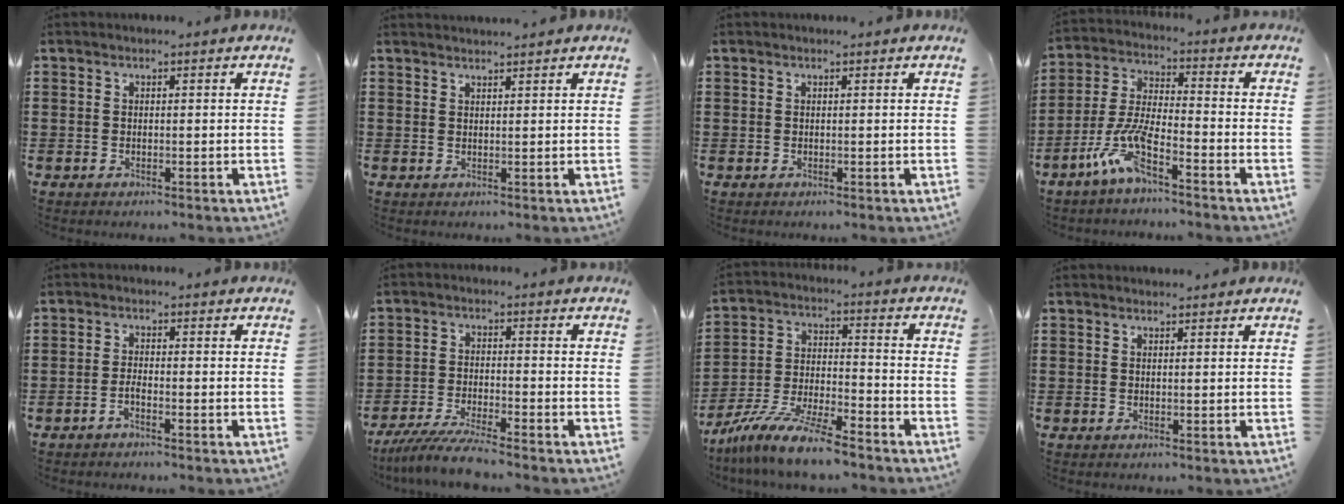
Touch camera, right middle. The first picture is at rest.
{"total": 1.3, "force": [1.3, -0.1, 0.0], "torque": [-0.003, 0.000, 0.025]}
{"total": 0.0}
{"total": 8.3, "force": [-5.7, 1.6, 5.8], "torque": [-0.142, -0.009, -0.114]}
{"total": 1.6, "force": [-1.2, 0.1, 1.1], "torque": [-0.021, -0.001, -0.022]}
{"total": 6.0, "force": [-5.5, 0.0, 2.4], "torque": [-0.059, -0.018, -0.106]}
{"total": 10.3, "force": [-9.2, 0.6, 4.7], "torque": [-0.093, 0.014, -0.181]}
{"total": 0.7, "force": [0.7, 0.2, 0.0], "torque": [0.007, -0.004, 0.012]}